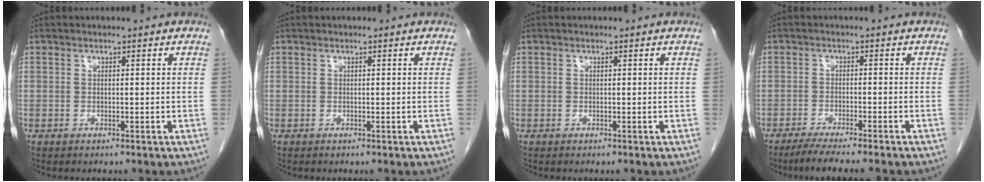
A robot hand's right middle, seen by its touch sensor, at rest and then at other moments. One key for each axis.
{"total": 0.0}
{"total": 0.0}
{"total": 7.4, "fx": -6.1, "fy": -0.2, "fz": 4.1, "tx": -0.053, "ty": -0.017, "tz": -0.097}